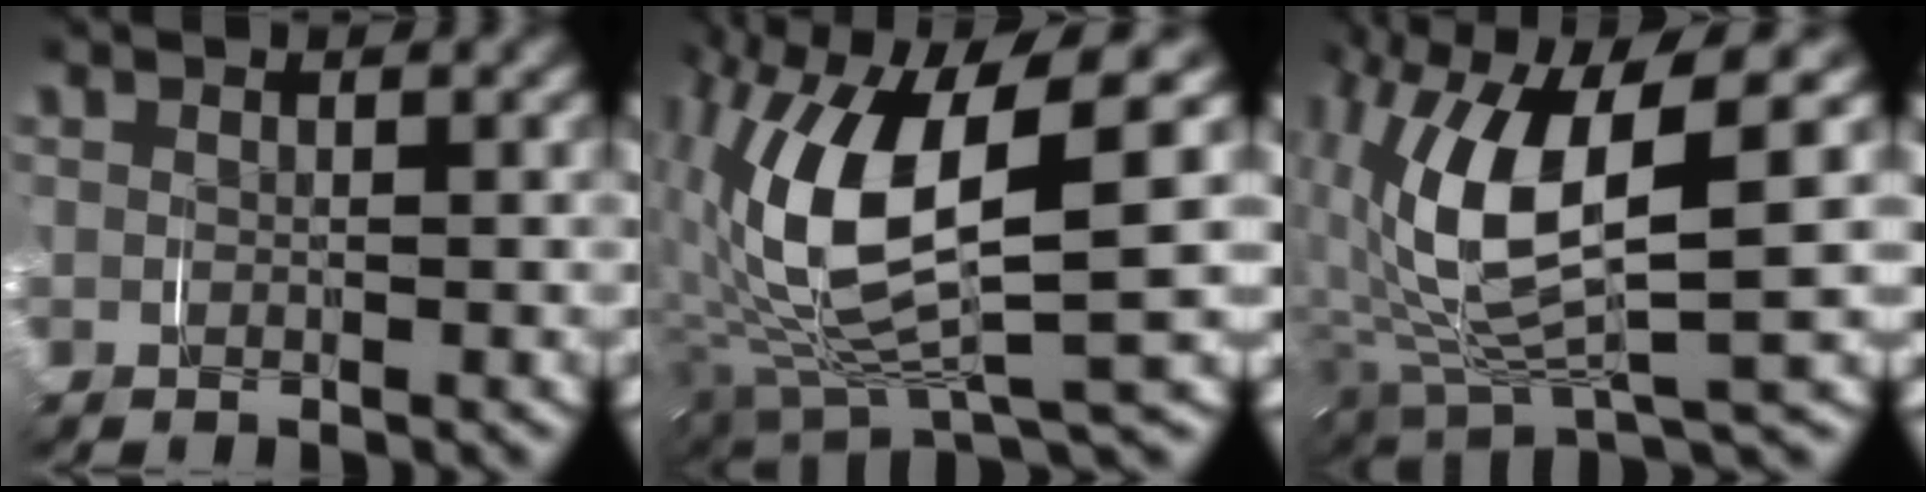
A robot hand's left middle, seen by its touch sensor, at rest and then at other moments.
{"total": 12.5, "force": [1.0, 6.2, 10.9], "torque": [-0.215, -0.019, 0.030]}
{"total": 10.7, "force": [1.1, 5.0, 9.4], "torque": [-0.188, -0.011, 0.025]}